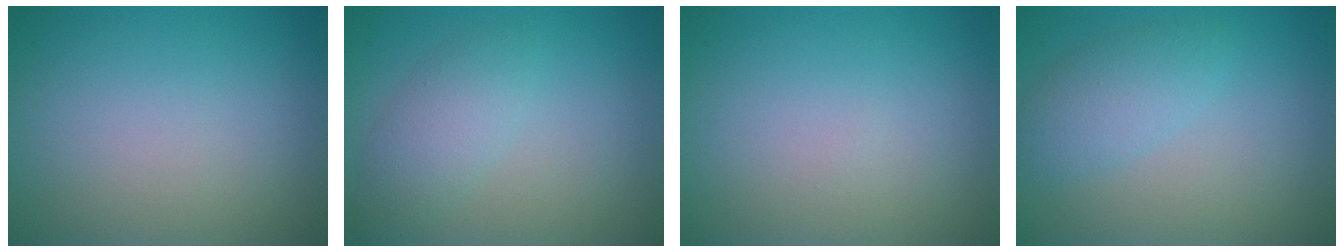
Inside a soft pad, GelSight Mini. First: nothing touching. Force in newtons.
{"total": 3.0, "press": 3.0, "slide": 0.1}
{"total": 0.0}
{"total": 3.0, "press": 3.0, "slide": 0.2}